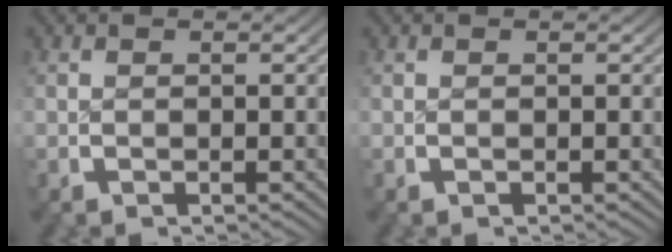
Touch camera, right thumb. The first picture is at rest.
{"total": 0.0}